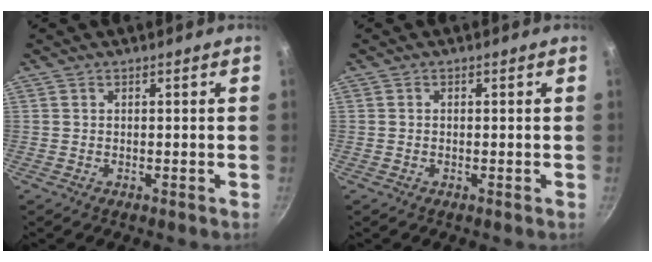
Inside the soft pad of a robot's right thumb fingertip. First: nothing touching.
{"total": 0.0}